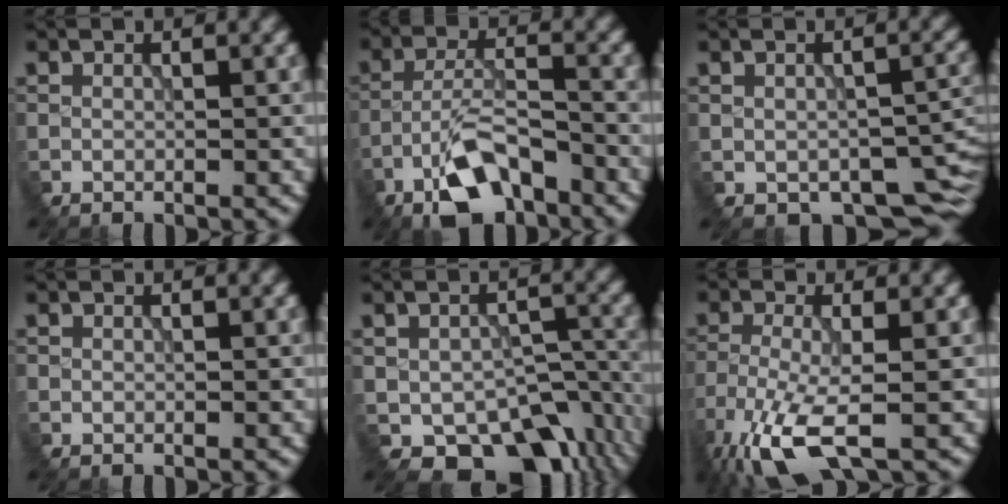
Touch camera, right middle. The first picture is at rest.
{"total": 6.5, "force": [-4.8, 2.0, 3.9], "torque": [-0.062, 0.006, -0.095]}
{"total": 7.0, "force": [-2.8, 4.3, 4.7], "torque": [-0.064, -0.035, -0.024]}
{"total": 0.0}
{"total": 9.1, "force": [-4.7, 5.8, 5.1], "torque": [-0.069, -0.040, -0.053]}
{"total": 7.6, "force": [-5.0, 2.0, 5.4], "torque": [-0.129, -0.023, -0.100]}